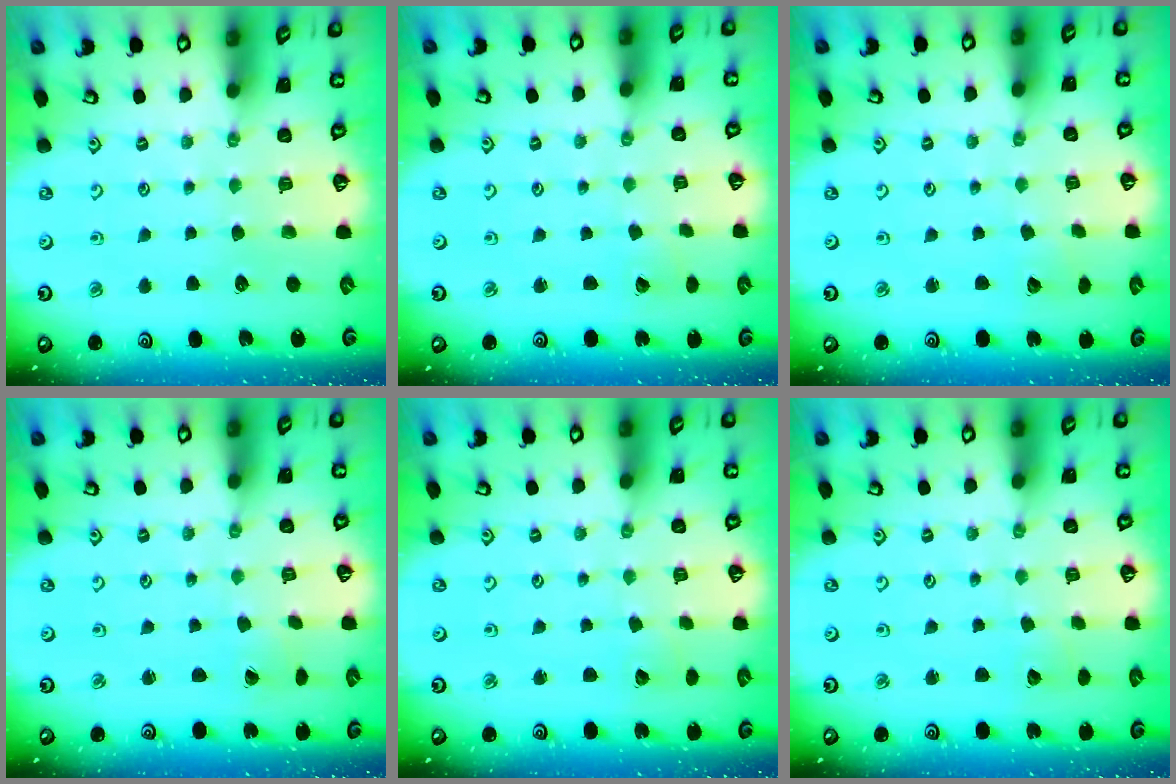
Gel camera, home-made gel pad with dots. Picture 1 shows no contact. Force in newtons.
{"total": 1.6, "press": 1.6, "slide": 0.1}
{"total": 1.8, "press": 1.8, "slide": 0.1}
{"total": 0.9, "press": 0.7, "slide": 0.5}
{"total": 2.6, "press": 2.6, "slide": 0.3}
{"total": 2.6, "press": 2.6, "slide": 0.3}